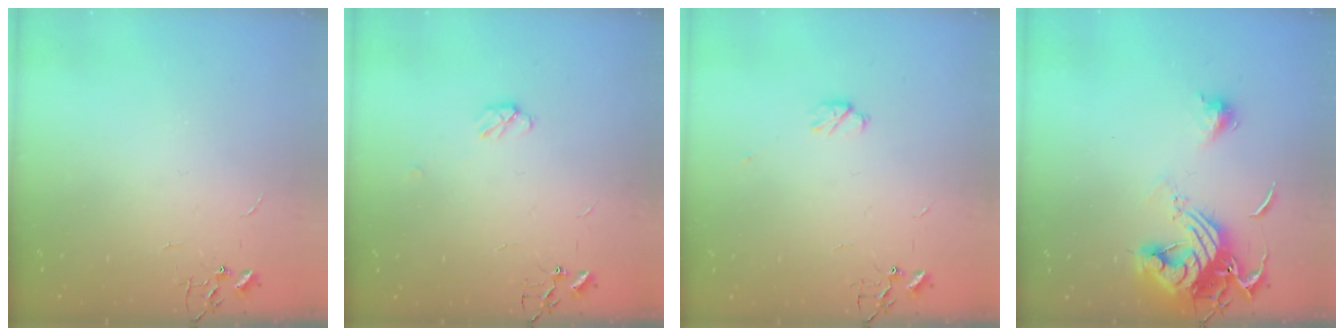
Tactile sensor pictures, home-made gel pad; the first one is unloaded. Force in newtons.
{"total": 4.3, "press": 4.3, "slide": 0.6}
{"total": 4.3, "press": 4.1, "slide": 1.2}
{"total": 15.4, "press": 15.3, "slide": 1.6}